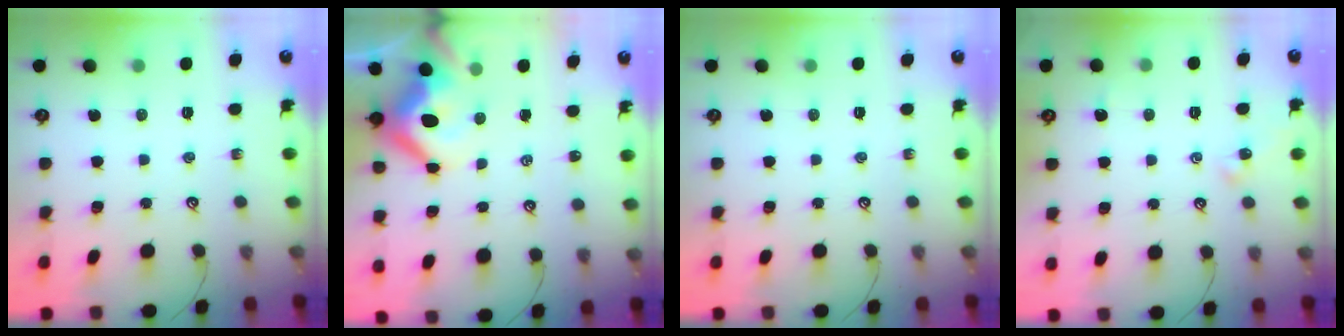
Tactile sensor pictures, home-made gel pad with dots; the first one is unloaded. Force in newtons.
{"total": 9.9, "press": 9.8, "slide": 1.3}
{"total": 0.0}
{"total": 2.2, "press": 2.1, "slide": 0.5}